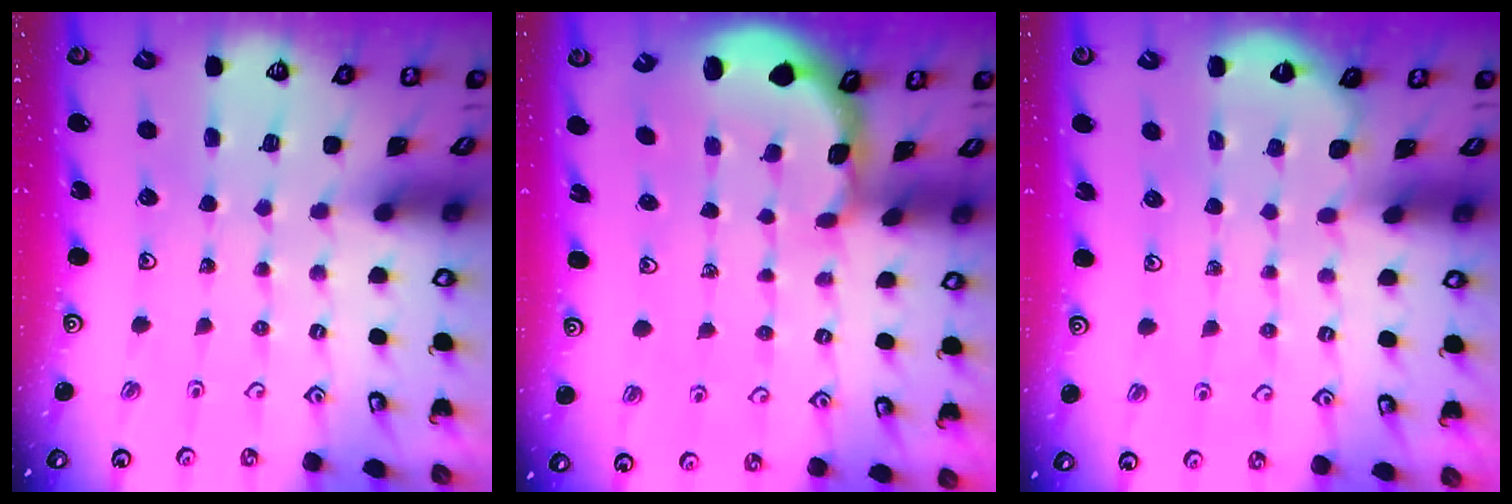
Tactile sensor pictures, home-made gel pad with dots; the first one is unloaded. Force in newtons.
{"total": 2.1, "press": 2.1, "slide": 0.4}
{"total": 2.0, "press": 2.0, "slide": 0.1}